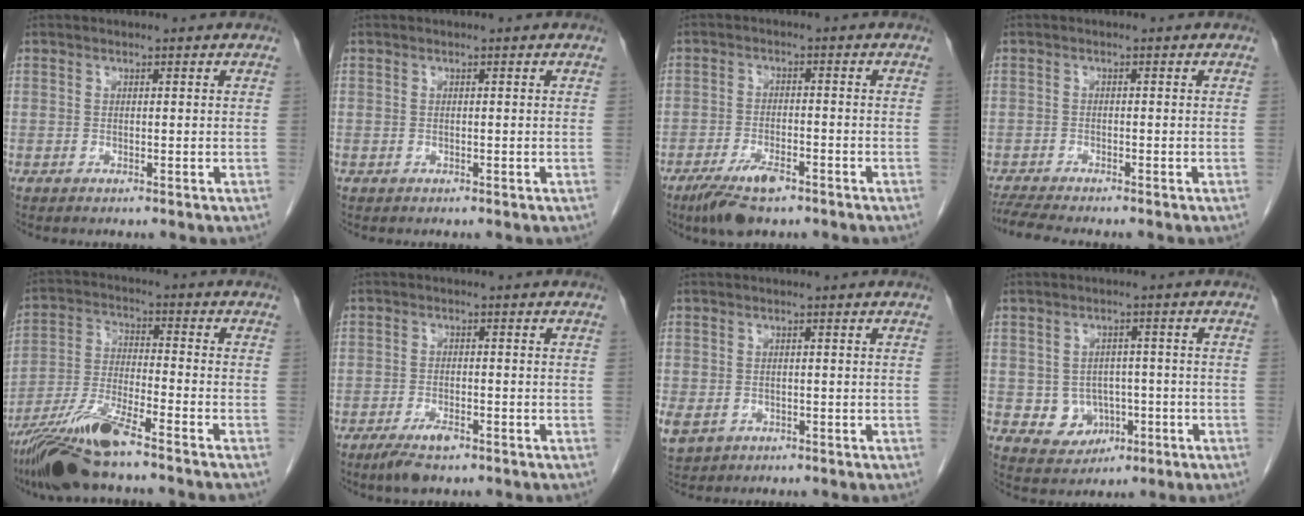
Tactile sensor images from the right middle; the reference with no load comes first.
{"total": 0.0}
{"total": 6.5, "force": [-4.5, 1.9, 4.3], "torque": [-0.088, -0.009, -0.076]}
{"total": 5.3, "force": [-4.8, -0.1, 2.3], "torque": [-0.042, -0.016, -0.081]}
{"total": 11.8, "force": [-9.1, 0.2, 7.5], "torque": [-0.154, -0.022, -0.167]}
{"total": 4.0, "force": [-2.8, 1.2, 2.7], "torque": [-0.056, -0.003, -0.046]}
{"total": 5.7, "force": [-2.3, 4.6, 2.3], "torque": [-0.068, -0.007, -0.030]}
{"total": 5.4, "force": [-1.2, 4.8, 2.2], "torque": [-0.027, 0.010, -0.002]}